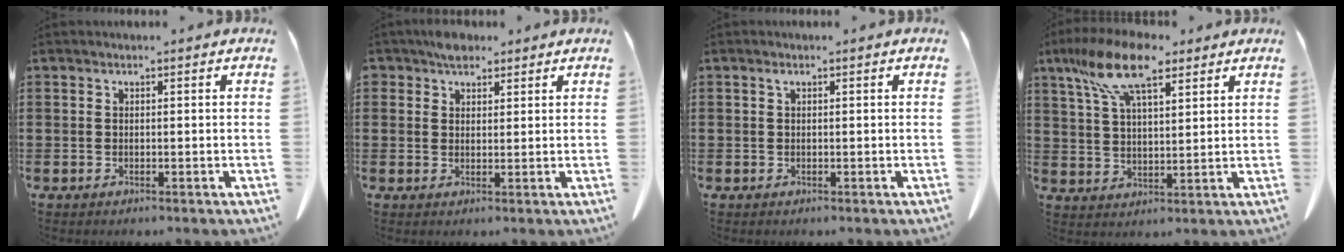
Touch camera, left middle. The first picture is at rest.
{"total": 3.1, "force": [2.5, 1.6, 1.0], "torque": [-0.018, 0.004, 0.046]}
{"total": 0.5, "force": [0.2, 0.3, 0.3], "torque": [-0.009, 0.001, 0.005]}
{"total": 11.8, "force": [7.9, 4.1, 7.7], "torque": [-0.175, -0.007, 0.144]}